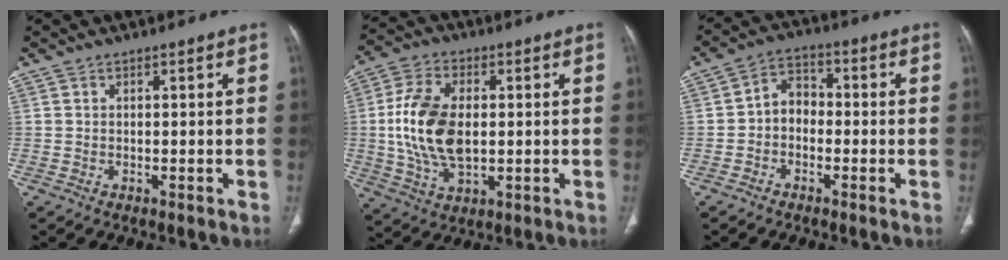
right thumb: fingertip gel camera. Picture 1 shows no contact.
{"total": 14.3, "force": [0.4, 8.4, 11.6], "torque": [-0.228, 0.001, 0.010]}
{"total": 5.4, "force": [-1.2, 4.2, 3.1], "torque": [-0.030, 0.025, -0.036]}